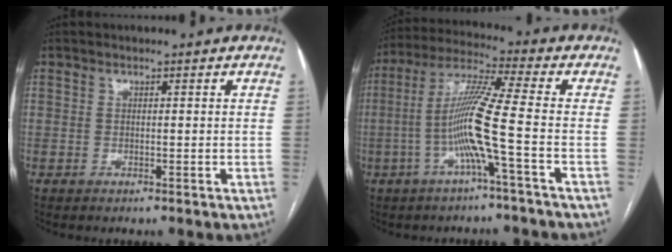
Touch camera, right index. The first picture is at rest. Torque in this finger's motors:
{"motor_torque": [2.01, -0.13, 1.02, 0.18]}